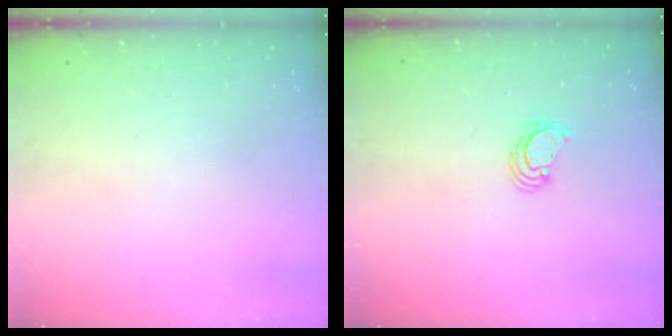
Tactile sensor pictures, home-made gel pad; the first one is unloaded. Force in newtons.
{"total": 2.2, "press": 2.2, "slide": 0.1}